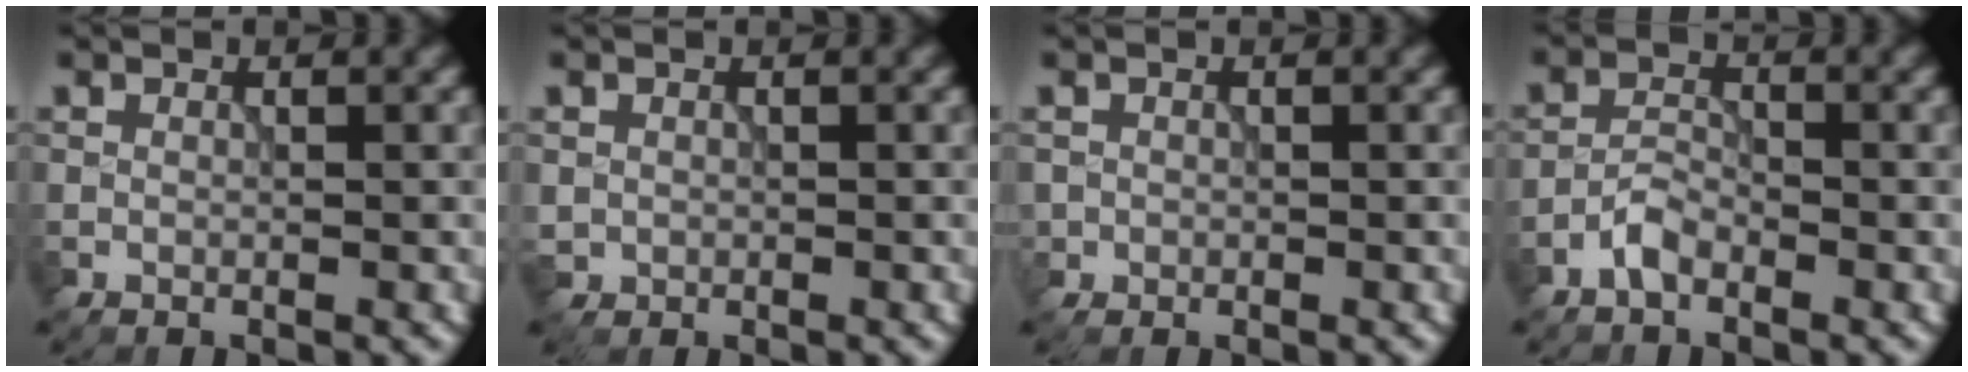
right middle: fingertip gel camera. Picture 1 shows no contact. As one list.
[{"total": 0.9, "force": [0.1, 0.9, 0.0], "torque": [0.006, -0.005, 0.000]}, {"total": 0.8, "force": [-0.3, 0.7, -0.2], "torque": [0.012, -0.006, -0.007]}, {"total": 2.0, "force": [-1.5, 0.8, 1.1], "torque": [-0.020, 0.006, -0.033]}]